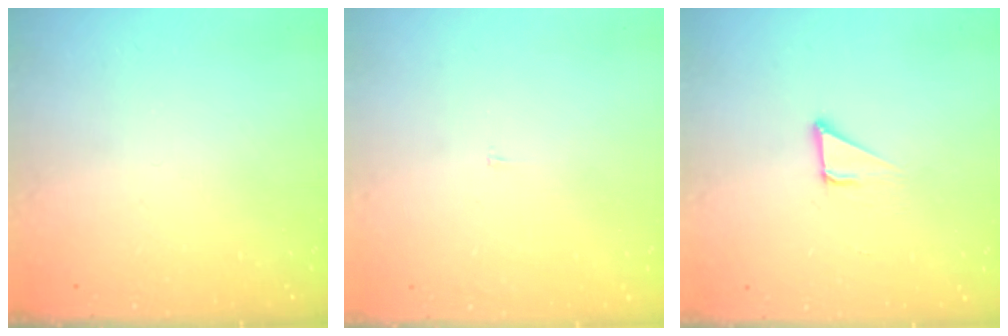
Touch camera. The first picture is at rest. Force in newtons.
{"total": 2.2, "press": 2.2, "slide": 0.2}
{"total": 2.1, "press": 2.1, "slide": 0.1}